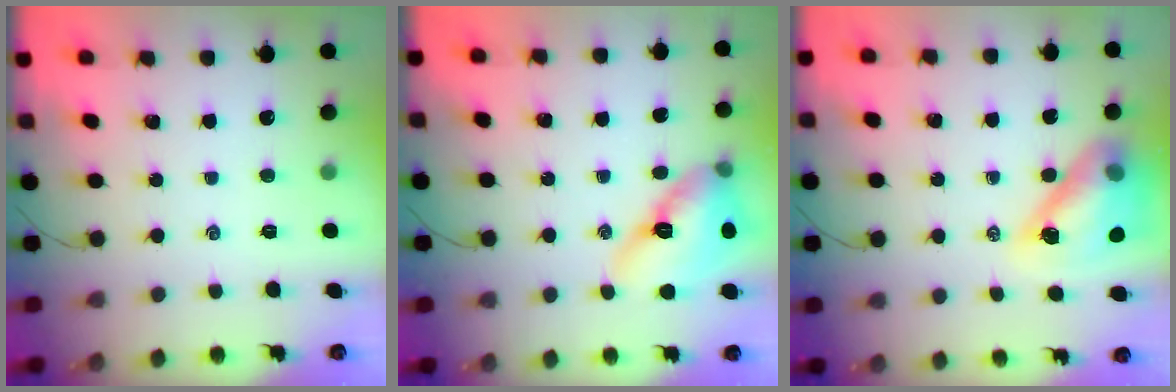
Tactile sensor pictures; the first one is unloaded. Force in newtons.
{"total": 12.9, "press": 12.4, "slide": 3.7}
{"total": 15.2, "press": 14.6, "slide": 4.1}